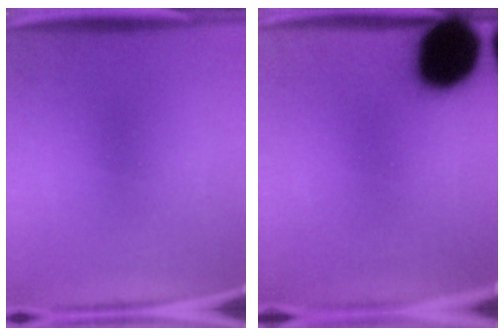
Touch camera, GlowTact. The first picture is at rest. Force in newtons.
{"total": 21.3}